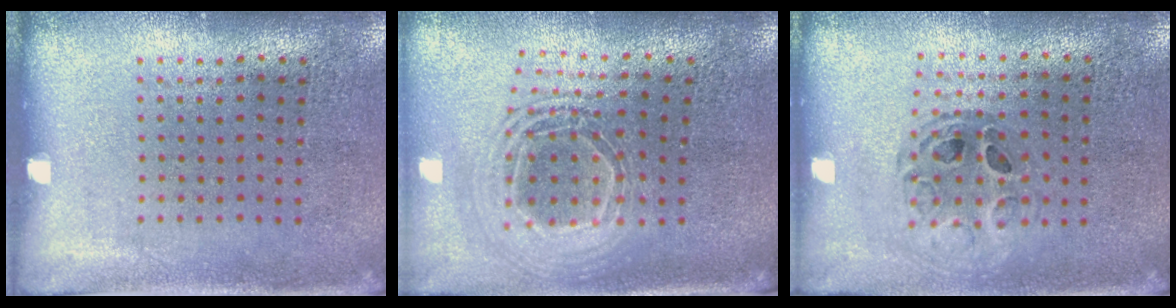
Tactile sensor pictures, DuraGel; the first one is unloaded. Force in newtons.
{"total": 2.1, "press": 1.7, "slide": 1.3}
{"total": 0.8, "press": 0.8, "slide": 0.1}